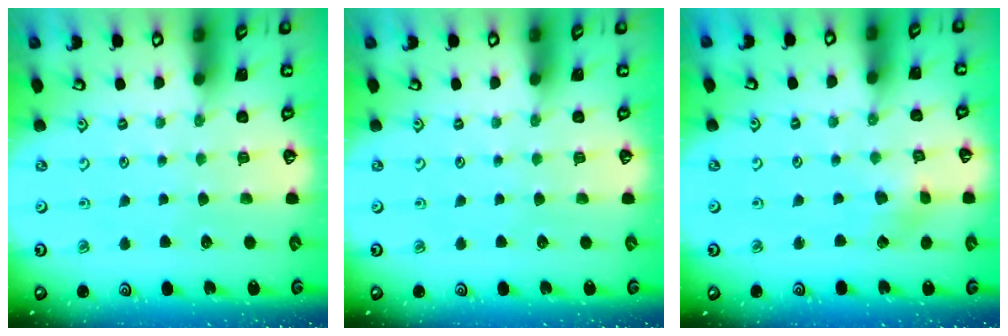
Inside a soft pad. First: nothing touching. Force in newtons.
{"total": 0.0}
{"total": 3.0, "press": 3.0, "slide": 0.1}